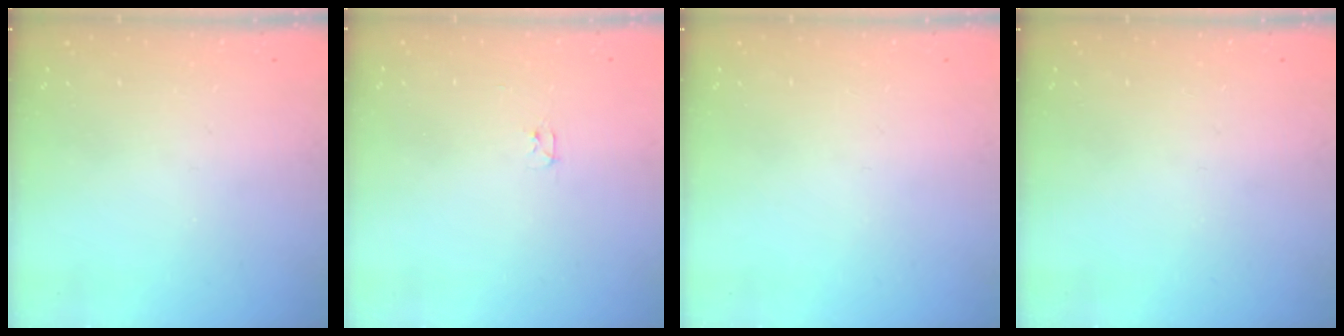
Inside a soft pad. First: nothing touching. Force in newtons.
{"total": 2.4, "press": 2.3, "slide": 0.4}
{"total": 0.0}
{"total": 0.0}